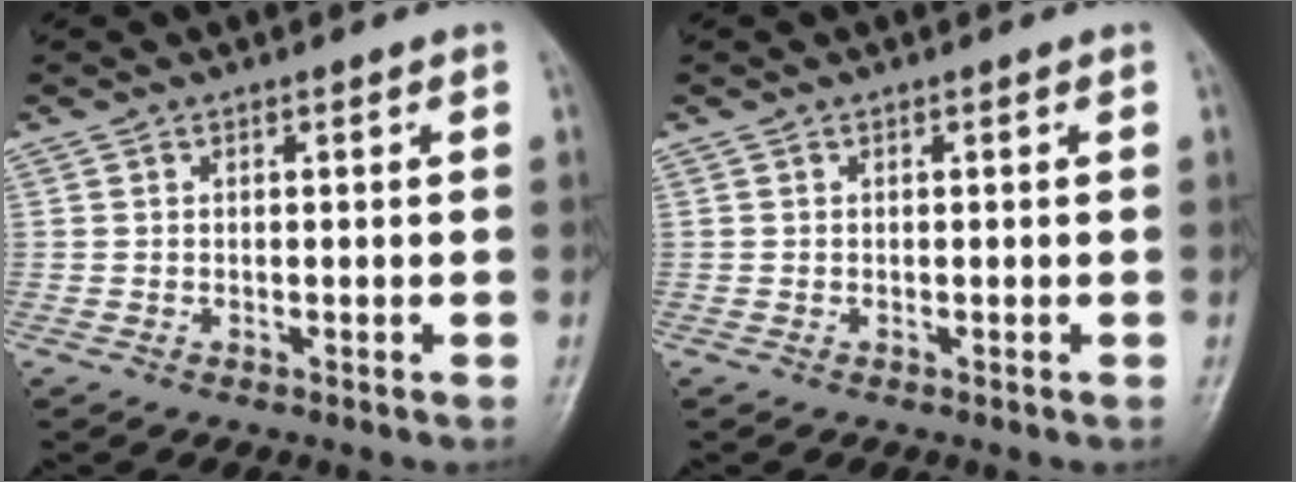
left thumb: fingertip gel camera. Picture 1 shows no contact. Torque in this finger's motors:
{"motor_torque": [0.00, 0.00, 0.00, 0.00, 0.00]}